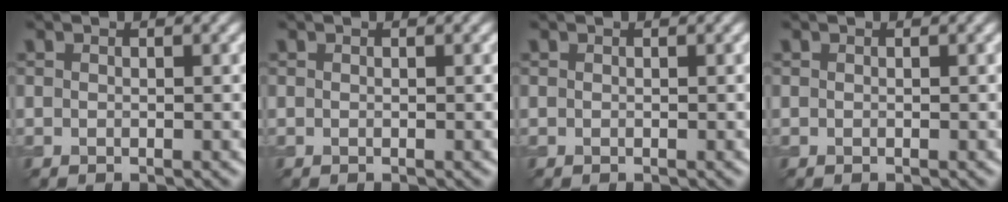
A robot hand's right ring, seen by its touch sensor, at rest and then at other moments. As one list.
[{"total": 0.0}, {"total": 0.0}, {"total": 0.0}]